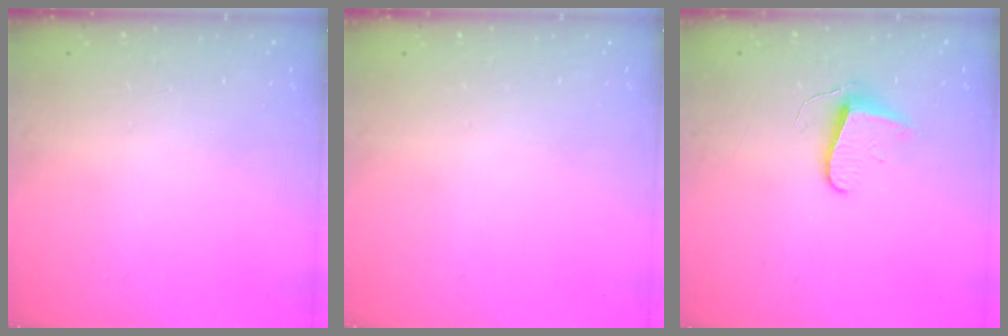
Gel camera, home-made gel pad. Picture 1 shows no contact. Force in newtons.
{"total": 0.0}
{"total": 7.1, "press": 7.1, "slide": 0.5}